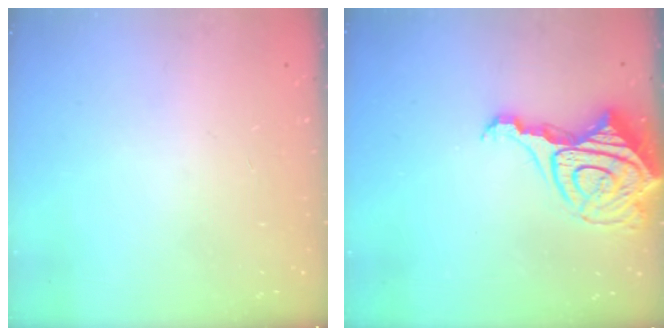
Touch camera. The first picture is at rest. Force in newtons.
{"total": 14.2, "press": 14.2, "slide": 1.4}